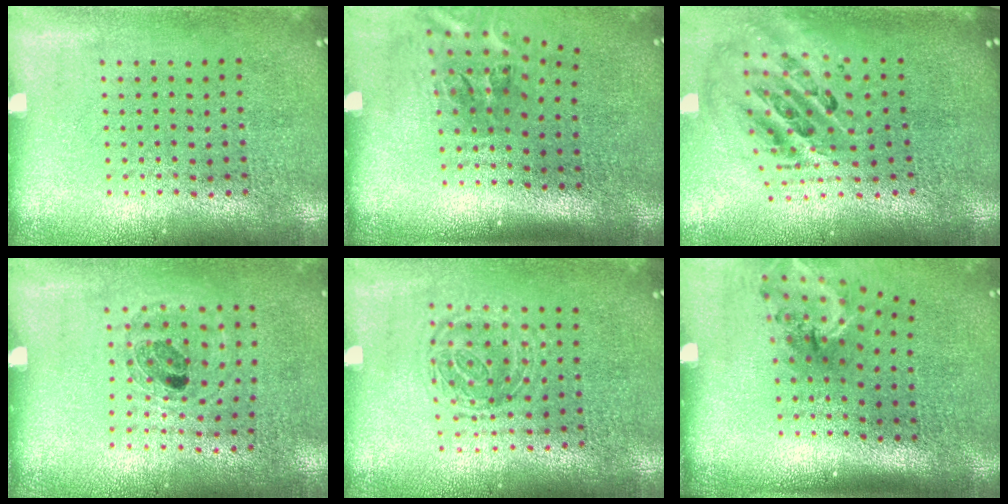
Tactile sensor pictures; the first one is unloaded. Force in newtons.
{"total": 2.4, "press": 1.6, "slide": 1.8}
{"total": 2.4, "press": 1.7, "slide": 1.7}
{"total": 0.8, "press": 0.8, "slide": 0.3}
{"total": 1.3, "press": 1.0, "slide": 0.8}
{"total": 1.9, "press": 1.3, "slide": 1.4}